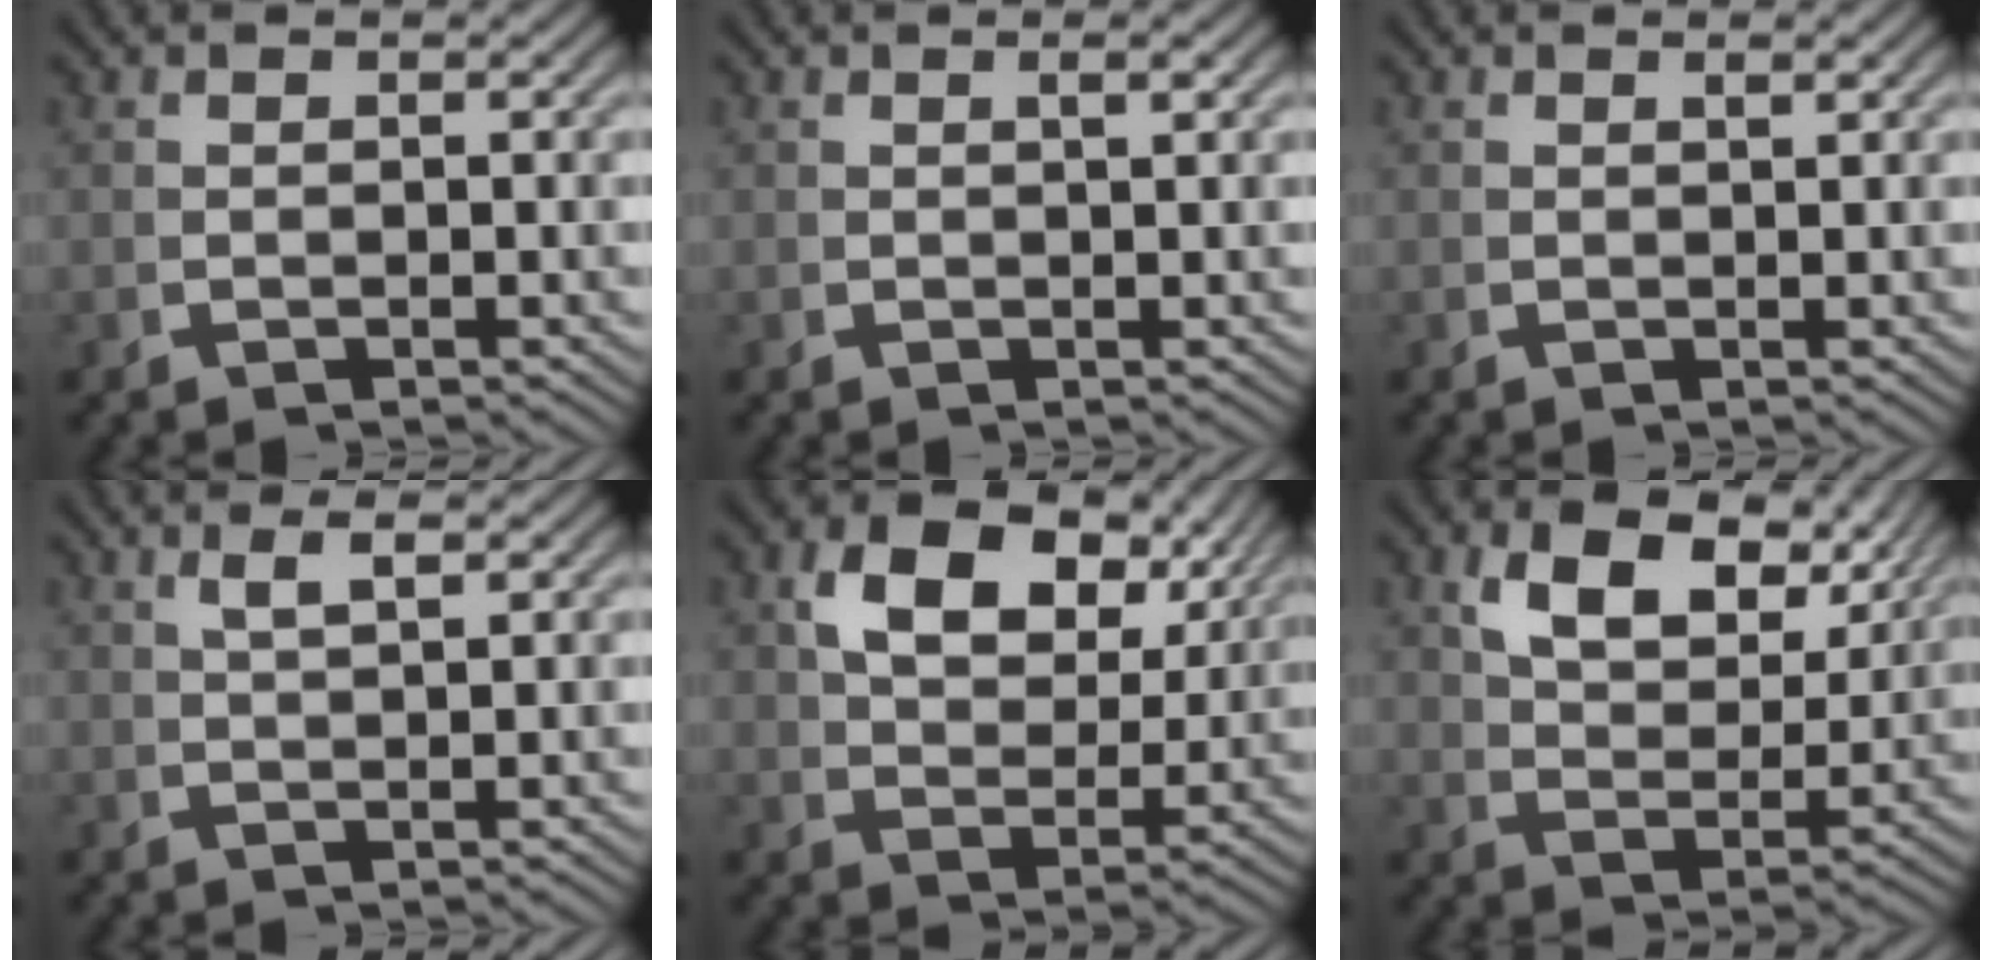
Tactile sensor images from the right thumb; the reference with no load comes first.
{"total": 0.8, "force": [0.3, 0.0, 0.7], "torque": [-0.007, 0.003, 0.008]}
{"total": 0.5, "force": [0.5, 0.0, 0.3], "torque": [-0.003, 0.000, 0.010]}
{"total": 1.8, "force": [1.3, -0.1, 1.2], "torque": [-0.018, 0.007, 0.031]}
{"total": 7.6, "force": [3.9, 3.8, 5.3], "torque": [-0.090, 0.004, 0.067]}
{"total": 7.9, "force": [4.7, 3.6, 5.1], "torque": [-0.082, 0.005, 0.082]}